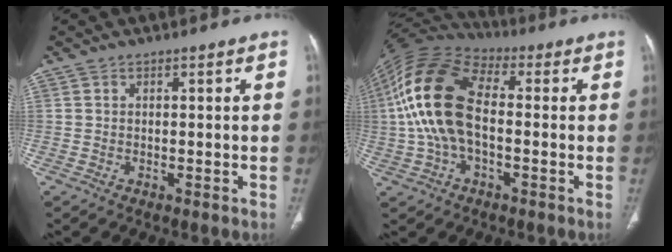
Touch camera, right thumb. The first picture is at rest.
{"total": 17.3, "force": [-0.1, 9.5, 14.4], "torque": [-0.302, 0.034, -0.009]}